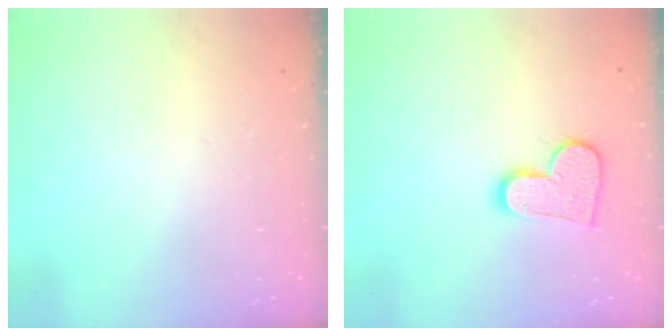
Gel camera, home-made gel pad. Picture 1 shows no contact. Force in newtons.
{"total": 12.8, "press": 12.7, "slide": 1.0}